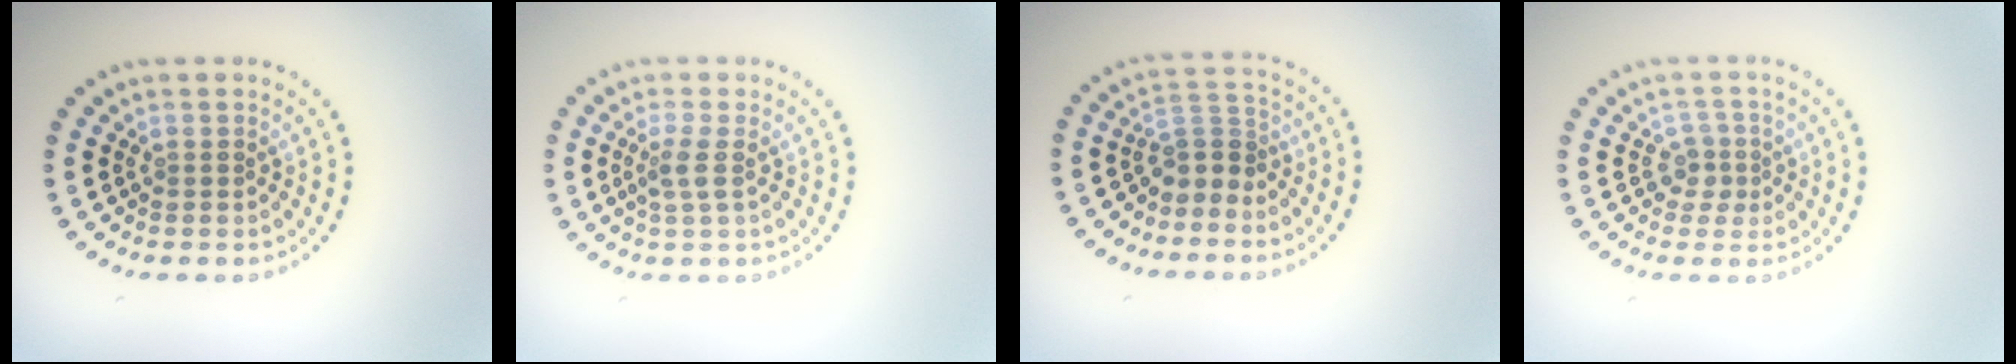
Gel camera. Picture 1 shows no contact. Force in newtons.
{"total": 1.6, "press": 1.4, "slide": 0.8}
{"total": 2.7, "press": 2.1, "slide": 1.7}
{"total": 1.8, "press": 1.4, "slide": 1.2}